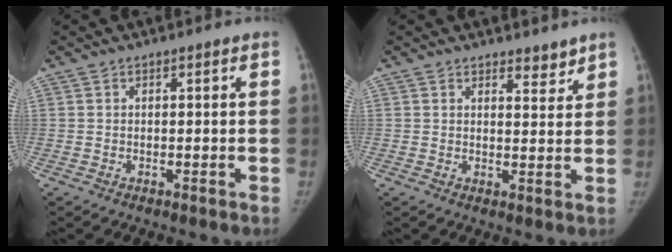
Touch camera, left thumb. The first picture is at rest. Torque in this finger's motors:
{"motor_torque": [-0.07, -0.06, 0.38, -0.31, -0.01]}